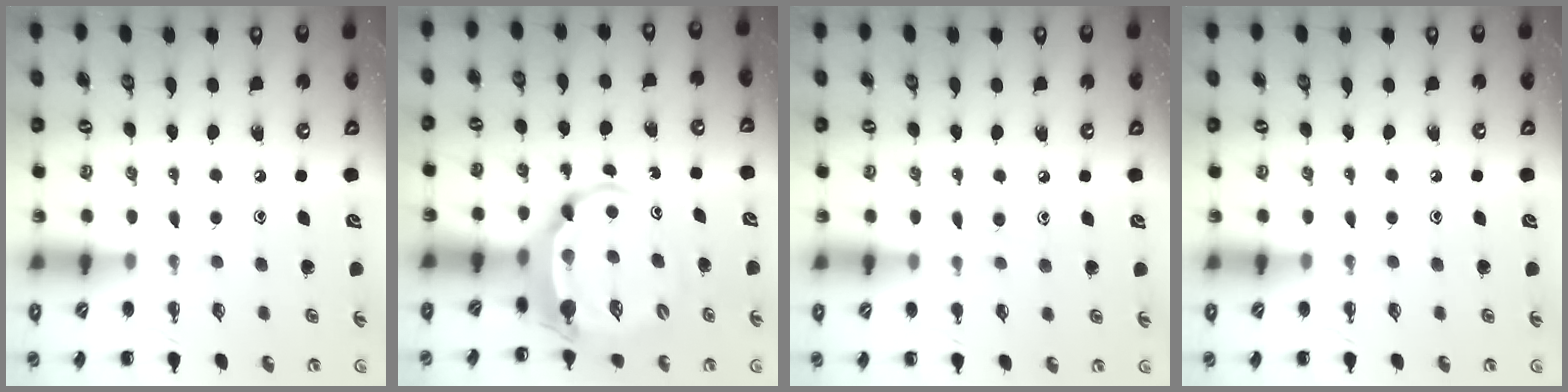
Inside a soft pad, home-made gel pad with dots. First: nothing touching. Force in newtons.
{"total": 6.1, "press": 6.0, "slide": 0.9}
{"total": 5.4, "press": 5.0, "slide": 2.0}
{"total": 0.0}